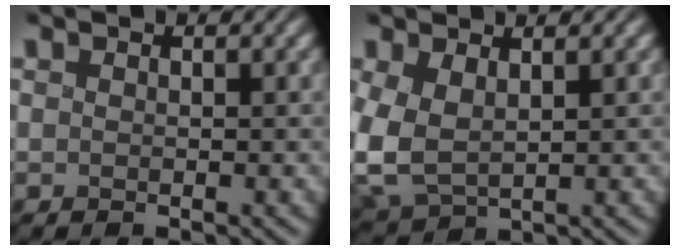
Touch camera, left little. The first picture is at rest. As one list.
[{"total": 5.8, "force": [0.5, 3.8, 4.3], "torque": [-0.115, -0.011, 0.012]}]